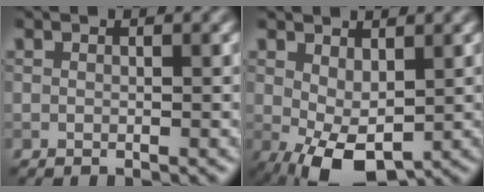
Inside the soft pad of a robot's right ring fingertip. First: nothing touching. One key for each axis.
{"total": 4.5, "fx": -0.1, "fy": 2.2, "fz": 3.9, "tx": -0.080, "ty": -0.005, "tz": 0.002}